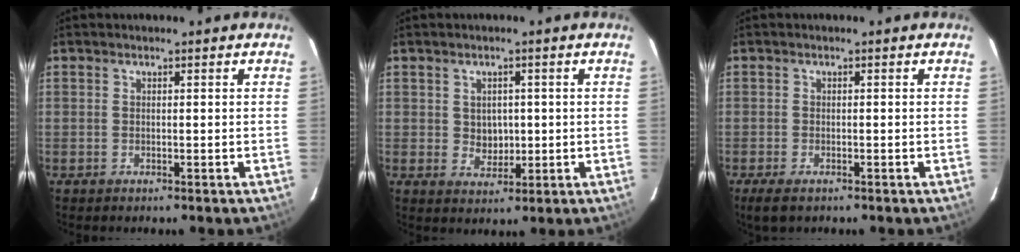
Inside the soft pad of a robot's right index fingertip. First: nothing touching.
{"total": 4.0, "force": [0.3, 3.5, 2.0], "torque": [-0.030, 0.002, 0.012]}
{"total": 3.7, "force": [-2.5, 1.4, 2.3], "torque": [-0.054, -0.013, -0.045]}